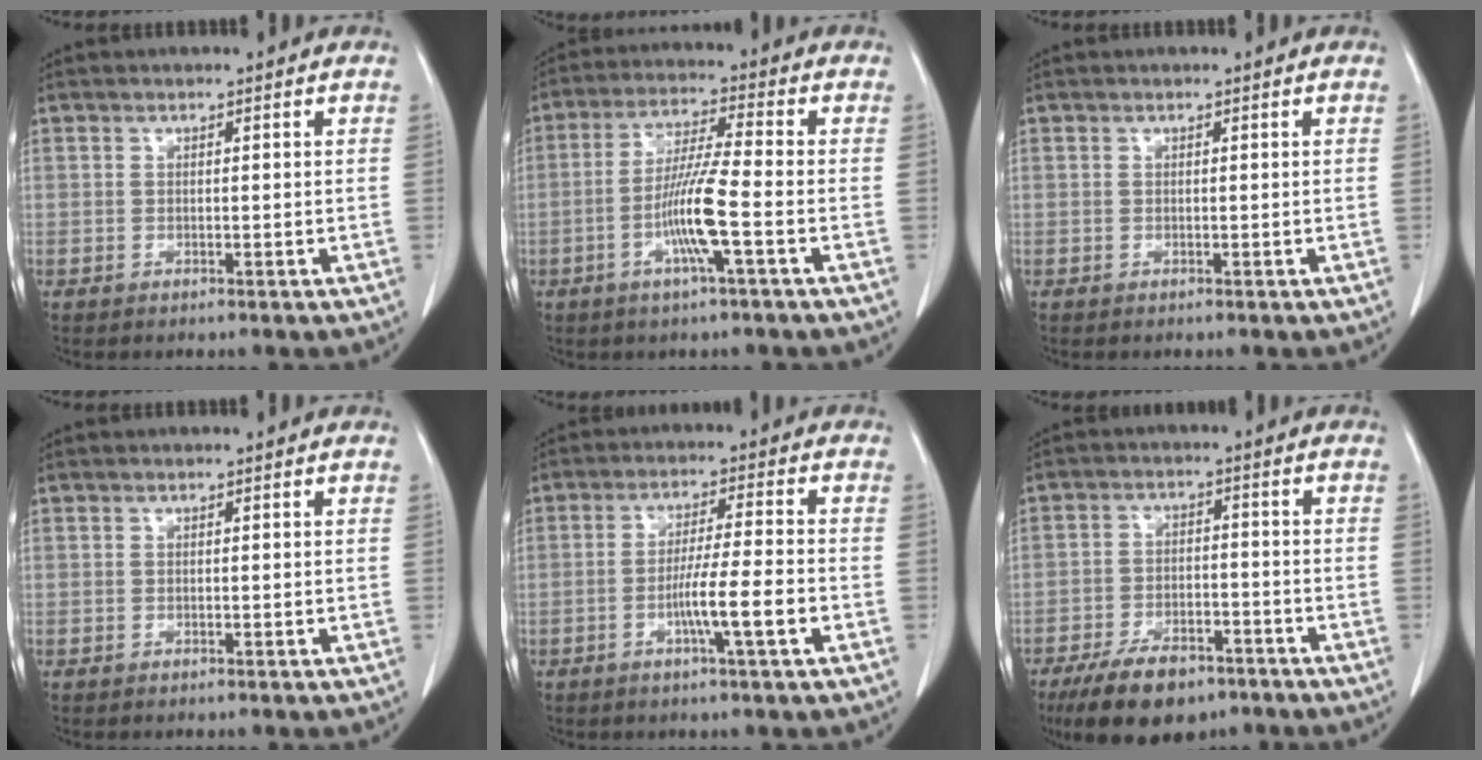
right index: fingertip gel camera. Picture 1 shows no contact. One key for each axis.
{"total": 8.9, "fx": -2.8, "fy": -0.4, "fz": 8.4, "tx": -0.165, "ty": -0.006, "tz": -0.056}
{"total": 0.0}
{"total": 0.0}
{"total": 7.5, "fx": -2.6, "fy": -0.4, "fz": 7.0, "tx": -0.121, "ty": -0.005, "tz": -0.047}
{"total": 10.3, "fx": -7.4, "fy": 4.5, "fz": 5.6, "tx": -0.097, "ty": -0.008, "tz": -0.124}